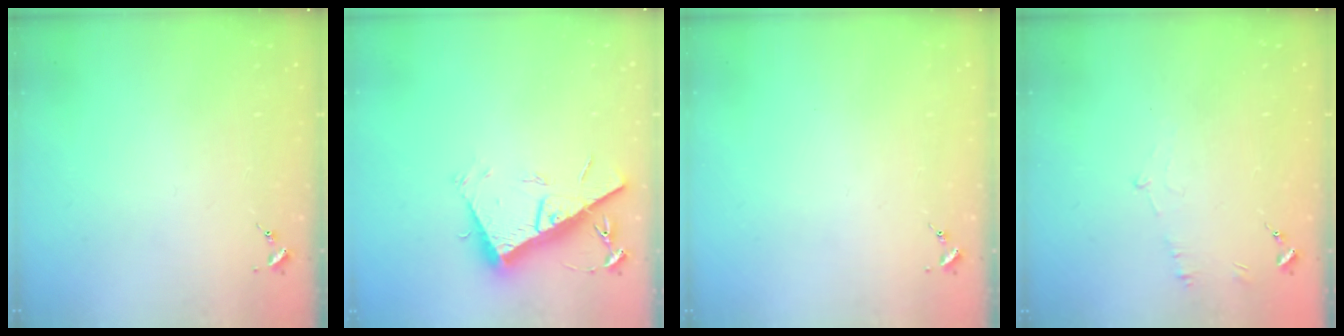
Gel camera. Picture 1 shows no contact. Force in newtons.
{"total": 17.5, "press": 17.5, "slide": 0.4}
{"total": 0.0}
{"total": 4.5, "press": 4.2, "slide": 1.4}